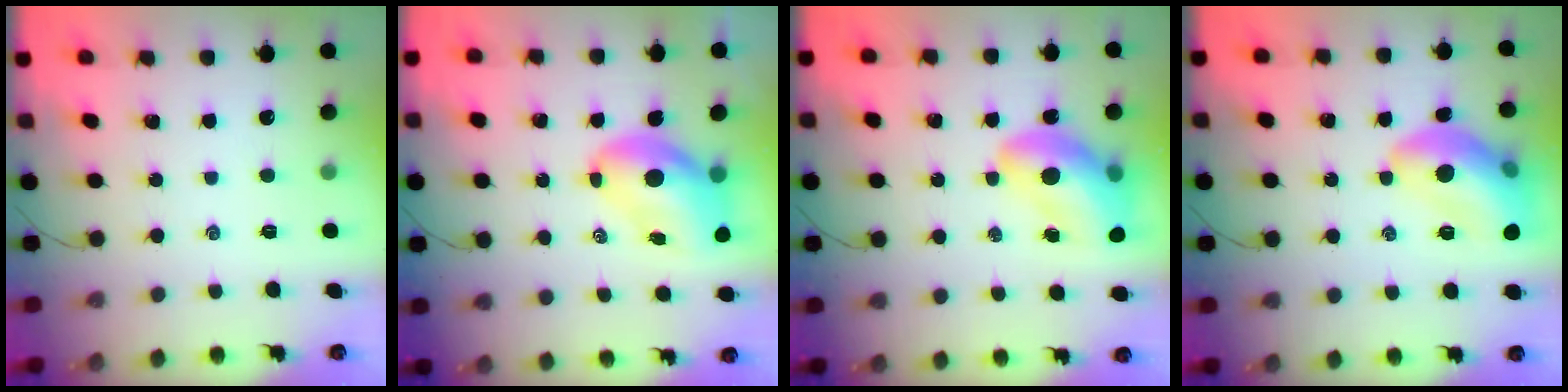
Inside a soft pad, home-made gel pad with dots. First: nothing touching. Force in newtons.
{"total": 9.5, "press": 9.1, "slide": 2.6}
{"total": 14.3, "press": 13.7, "slide": 4.0}
{"total": 15.0, "press": 15.0, "slide": 1.3}